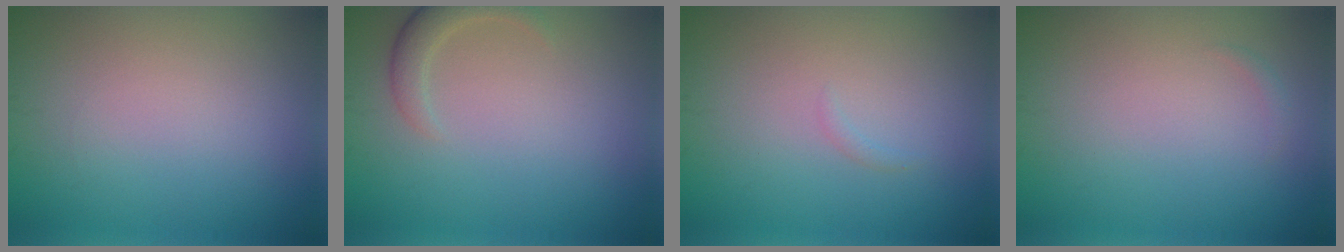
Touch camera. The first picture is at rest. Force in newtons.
{"total": 2.2, "press": 2.2, "slide": 0.2}
{"total": 0.5, "press": 0.5, "slide": 0.1}
{"total": 0.5, "press": 0.5, "slide": 0.0}